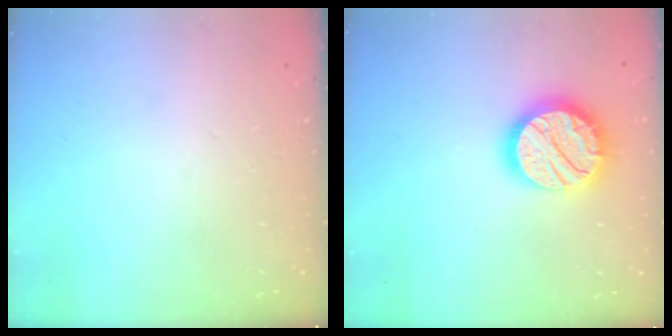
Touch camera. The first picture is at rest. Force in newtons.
{"total": 18.2, "press": 18.1, "slide": 1.2}